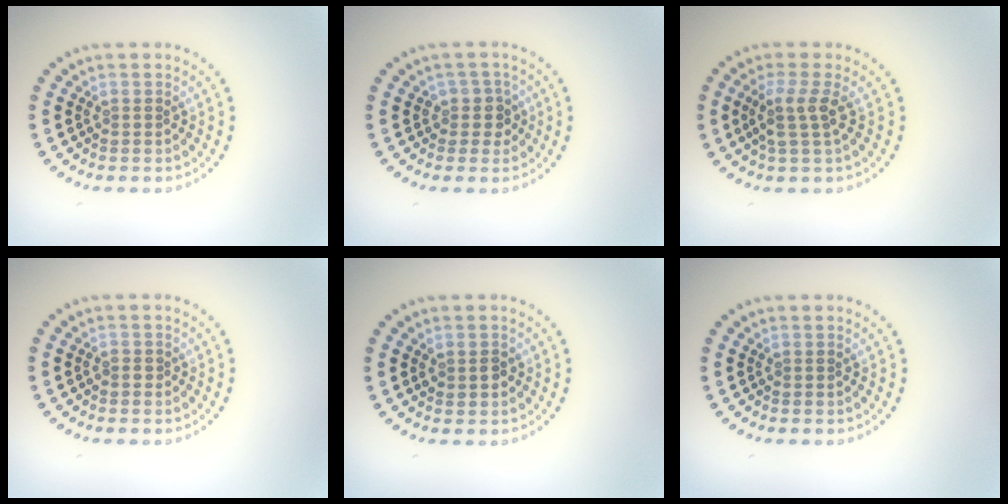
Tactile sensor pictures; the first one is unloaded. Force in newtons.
{"total": 1.9, "press": 1.6, "slide": 1.1}
{"total": 2.5, "press": 2.0, "slide": 1.6}
{"total": 0.5, "press": 0.3, "slide": 0.4}
{"total": 1.3, "press": 1.2, "slide": 0.3}
{"total": 0.0}